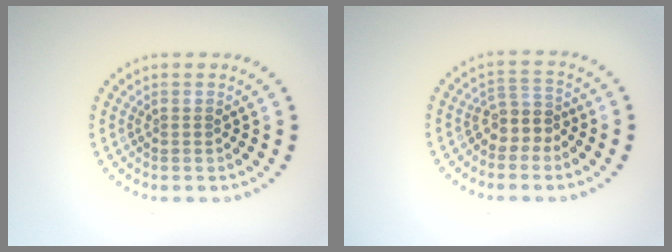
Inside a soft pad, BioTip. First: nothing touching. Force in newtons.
{"total": 2.3, "press": 1.8, "slide": 1.5}